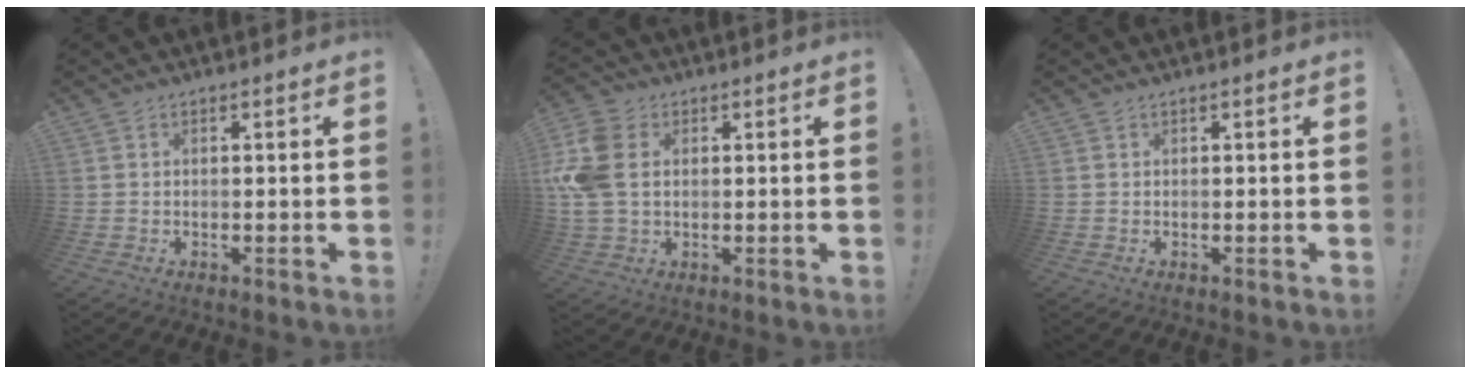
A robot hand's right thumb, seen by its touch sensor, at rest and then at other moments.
{"total": 13.8, "force": [2.3, 9.7, 9.5], "torque": [-0.213, 0.002, 0.046]}
{"total": 0.0}